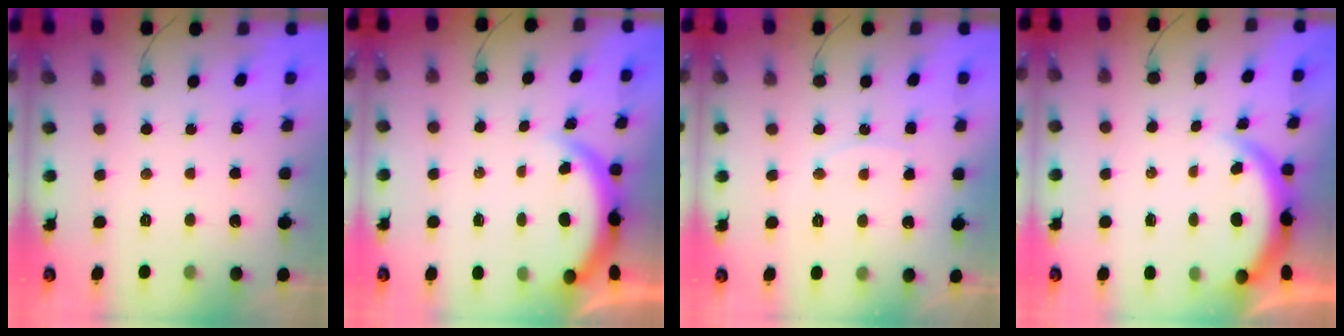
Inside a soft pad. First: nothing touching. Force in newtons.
{"total": 3.7, "press": 3.6, "slide": 0.6}
{"total": 5.9, "press": 5.9, "slide": 0.6}
{"total": 3.6, "press": 3.6, "slide": 0.6}